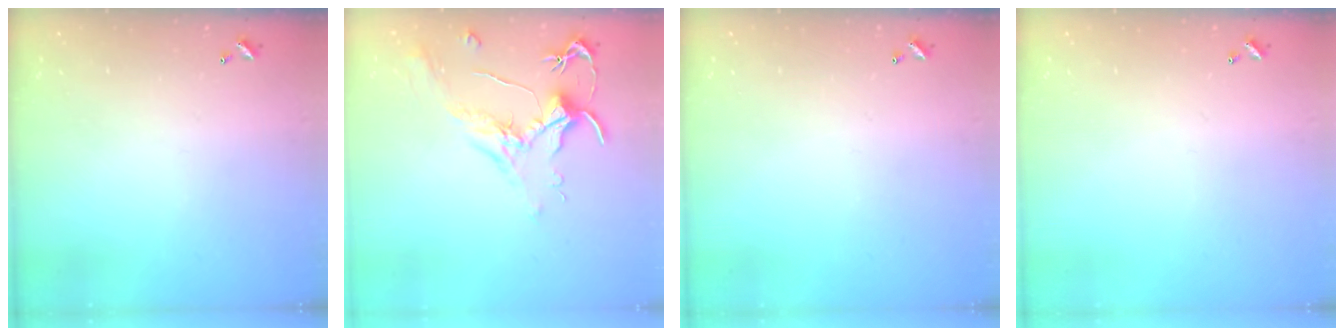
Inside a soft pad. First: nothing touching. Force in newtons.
{"total": 1.8, "press": 1.7, "slide": 0.8}
{"total": 0.0}
{"total": 0.0}